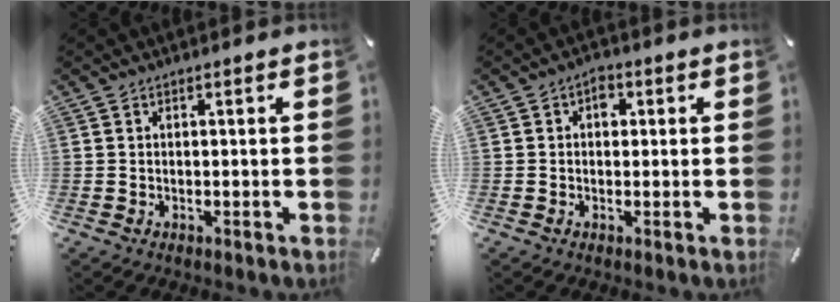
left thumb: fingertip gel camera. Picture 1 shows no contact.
{"total": 3.0, "force": [0.6, 2.1, 2.0], "torque": [-0.017, 0.000, 0.003]}